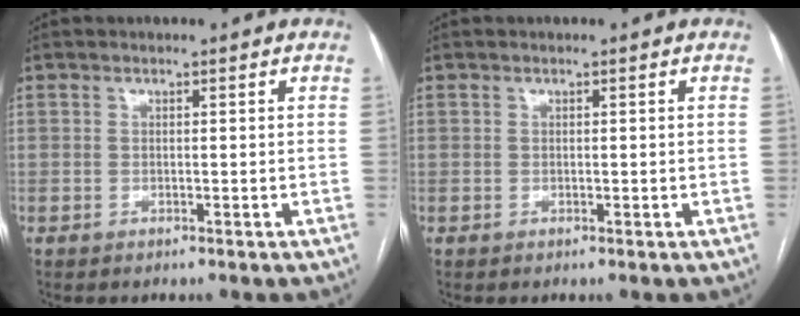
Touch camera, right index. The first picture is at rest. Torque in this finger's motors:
{"motor_torque": [-0.16, 0.14, -0.02, 0.00]}